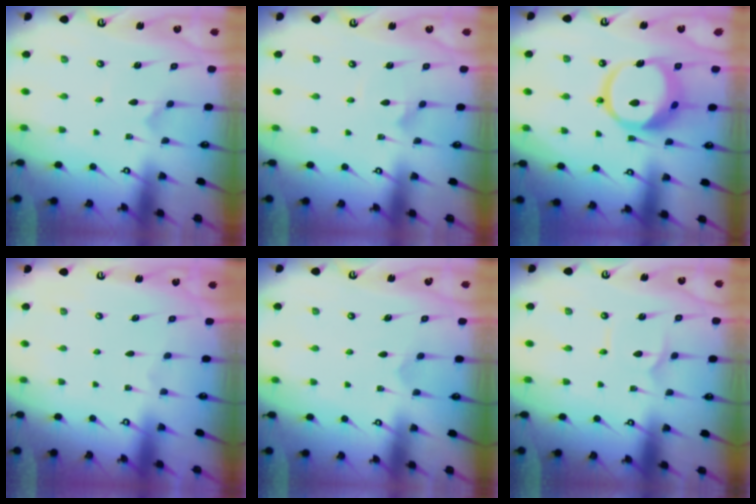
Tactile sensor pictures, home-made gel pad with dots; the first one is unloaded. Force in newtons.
{"total": 3.1, "press": 3.1, "slide": 0.0}
{"total": 14.3, "press": 14.2, "slide": 1.5}
{"total": 0.0}
{"total": 2.8, "press": 2.8, "slide": 0.3}
{"total": 1.7, "press": 1.6, "slide": 0.1}